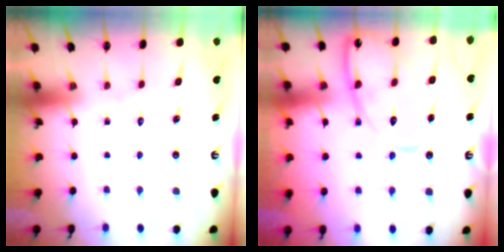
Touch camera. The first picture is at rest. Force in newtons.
{"total": 14.1, "press": 14.0, "slide": 1.4}